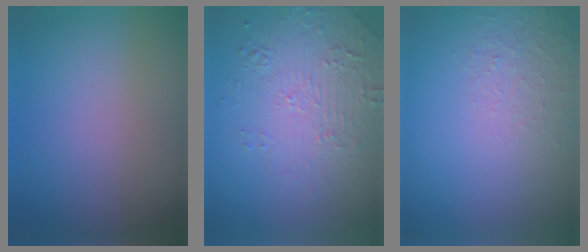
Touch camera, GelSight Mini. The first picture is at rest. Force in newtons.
{"total": 4.8, "press": 3.7, "slide": 3.1}
{"total": 1.3, "press": 0.4, "slide": 1.2}